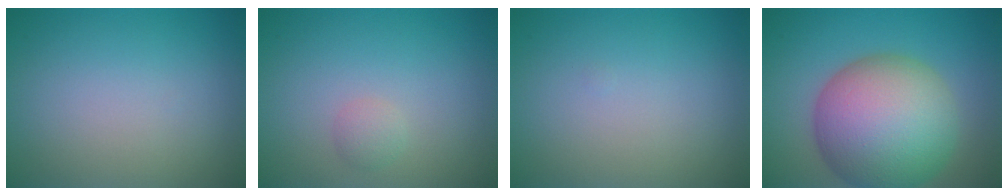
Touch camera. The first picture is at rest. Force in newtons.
{"total": 1.1, "press": 1.1, "slide": 0.1}
{"total": 0.0}
{"total": 13.3, "press": 13.3, "slide": 0.4}